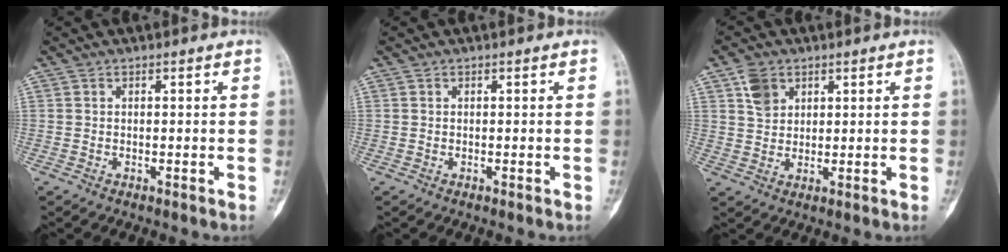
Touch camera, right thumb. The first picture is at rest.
{"total": 0.0}
{"total": 4.7, "force": [2.4, 3.5, 2.1], "torque": [-0.022, -0.009, 0.048]}